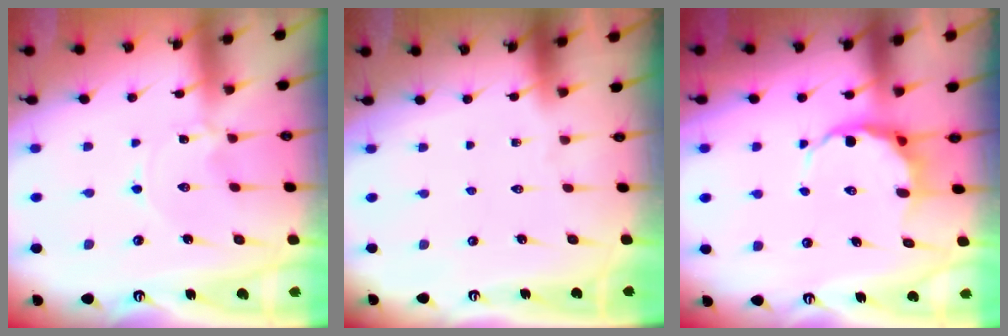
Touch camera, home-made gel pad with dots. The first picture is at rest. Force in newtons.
{"total": 0.0}
{"total": 6.7, "press": 6.5, "slide": 1.7}